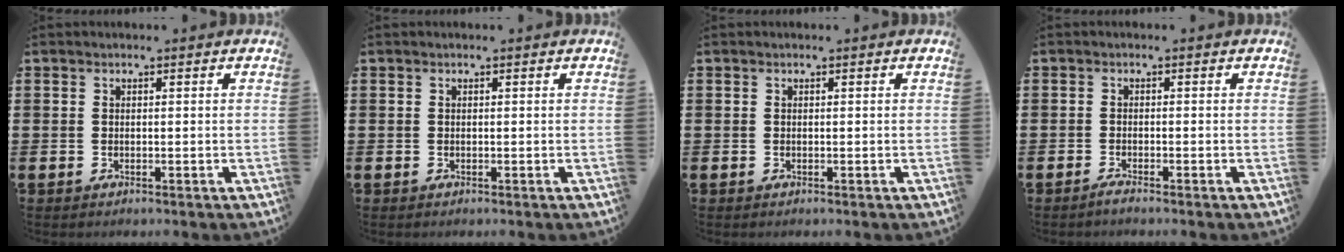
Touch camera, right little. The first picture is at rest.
{"total": 0.0}
{"total": 0.0}
{"total": 0.9, "force": [-0.7, 0.0, 0.6], "torque": [-0.009, -0.003, -0.013]}